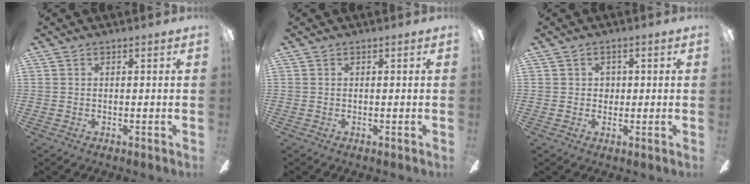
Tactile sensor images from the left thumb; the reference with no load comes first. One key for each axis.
{"total": 0.0}
{"total": 1.8, "fx": 0.3, "fy": 1.7, "fz": 0.5, "tx": -0.006, "ty": 0.005, "tz": 0.002}